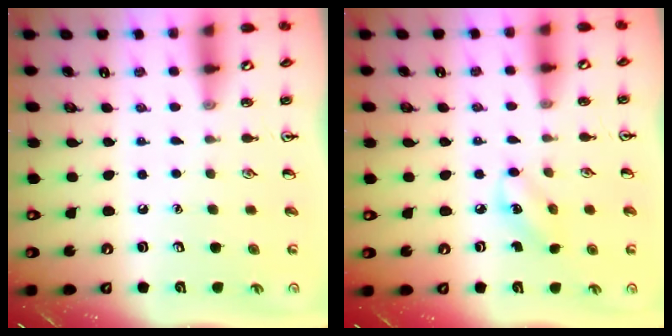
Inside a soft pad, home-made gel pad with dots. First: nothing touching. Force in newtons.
{"total": 3.5, "press": 3.4, "slide": 1.1}